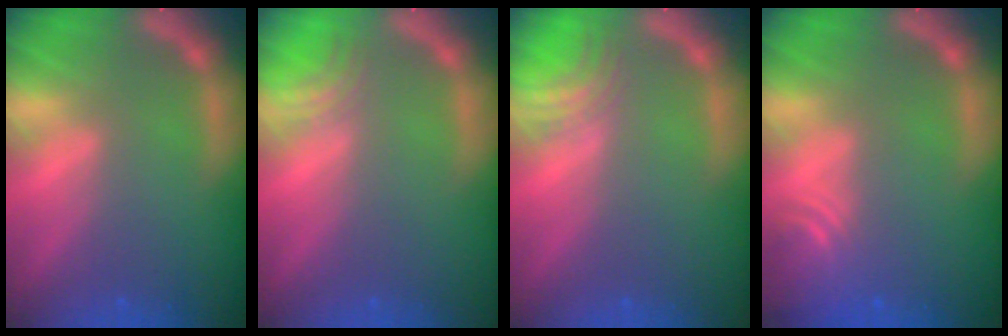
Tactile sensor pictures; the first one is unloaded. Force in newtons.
{"total": 2.0}
{"total": 3.0}
{"total": 4.0}